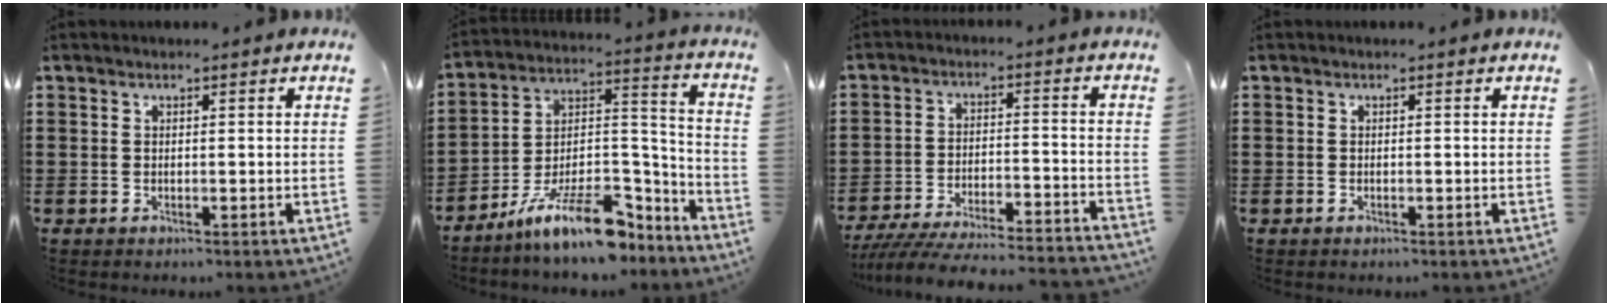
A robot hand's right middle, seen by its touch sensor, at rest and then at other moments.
{"total": 11.8, "force": [-9.2, 2.6, 7.0], "torque": [-0.119, 0.021, -0.174]}
{"total": 6.5, "force": [-6.2, 0.1, 1.9], "torque": [-0.043, -0.007, -0.124]}
{"total": 0.0}